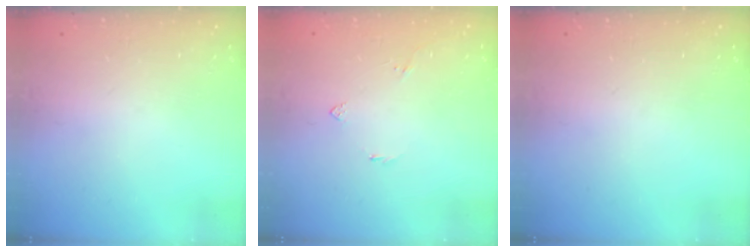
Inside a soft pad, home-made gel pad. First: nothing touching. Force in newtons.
{"total": 2.7, "press": 2.7, "slide": 0.5}
{"total": 0.0}